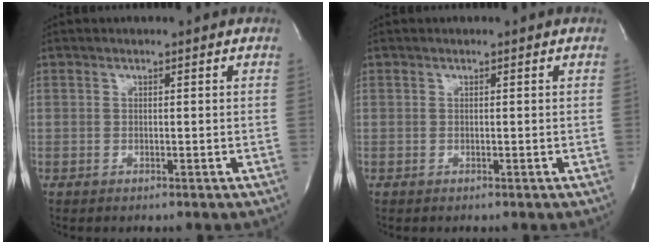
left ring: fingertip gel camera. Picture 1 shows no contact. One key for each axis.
{"total": 0.0}